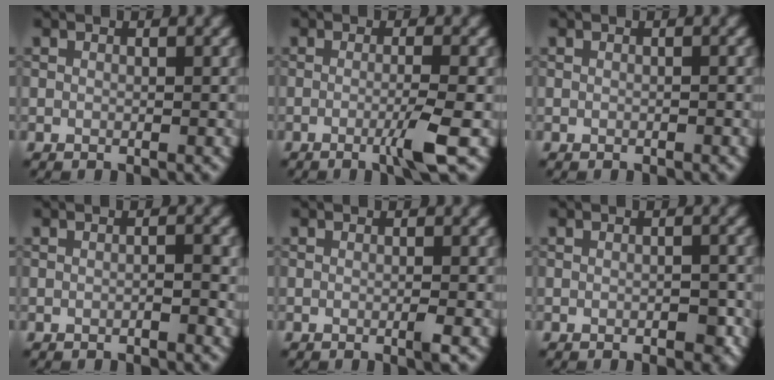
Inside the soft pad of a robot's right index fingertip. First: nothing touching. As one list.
[{"total": 3.2, "force": [-1.0, 0.2, 3.0], "torque": [-0.048, 0.000, -0.027]}, {"total": 0.0}, {"total": 0.9, "force": [-0.4, 0.1, 0.8], "torque": [-0.013, 0.003, -0.007]}, {"total": 0.9, "force": [-0.3, 0.0, 0.9], "torque": [-0.014, -0.001, -0.009]}, {"total": 1.4, "force": [-0.7, 0.6, 1.1], "torque": [-0.015, 0.000, -0.009]}]